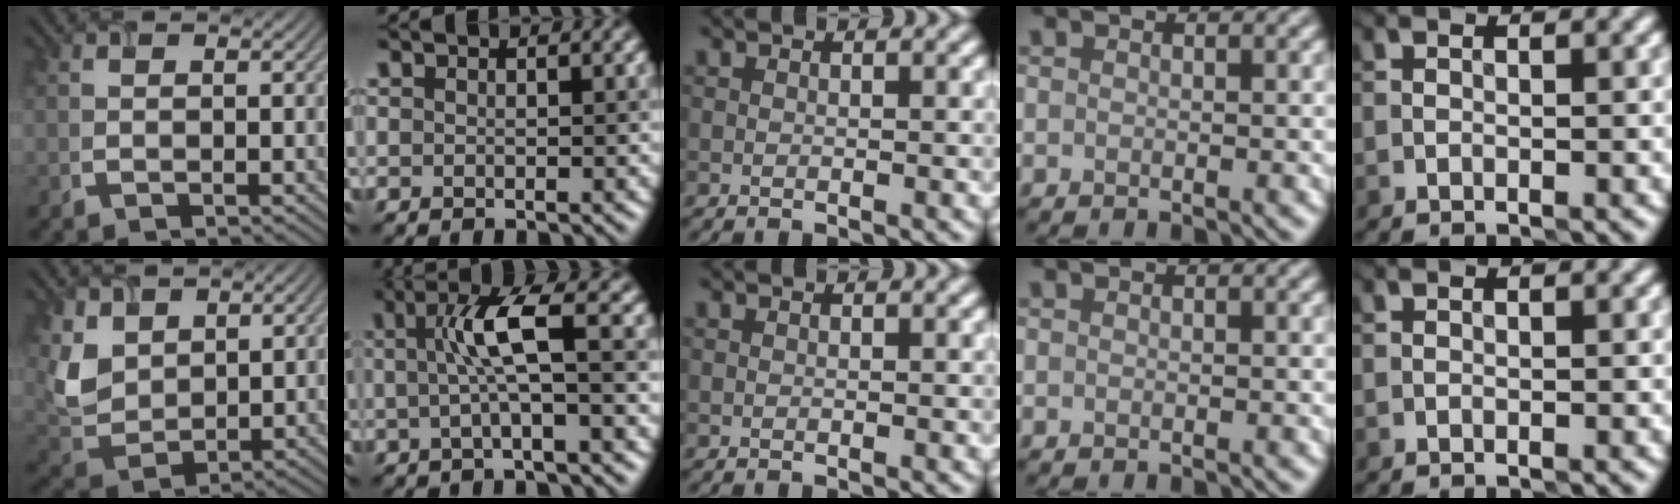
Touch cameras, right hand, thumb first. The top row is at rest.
{"thumb": {"total": 6.3, "force": [3.5, 4.3, 3.0], "torque": [-0.092, -0.007, 0.083]}, "index": {"total": 3.8, "force": [0.4, 0.4, 3.8], "torque": [-0.081, 0.006, 0.008]}}